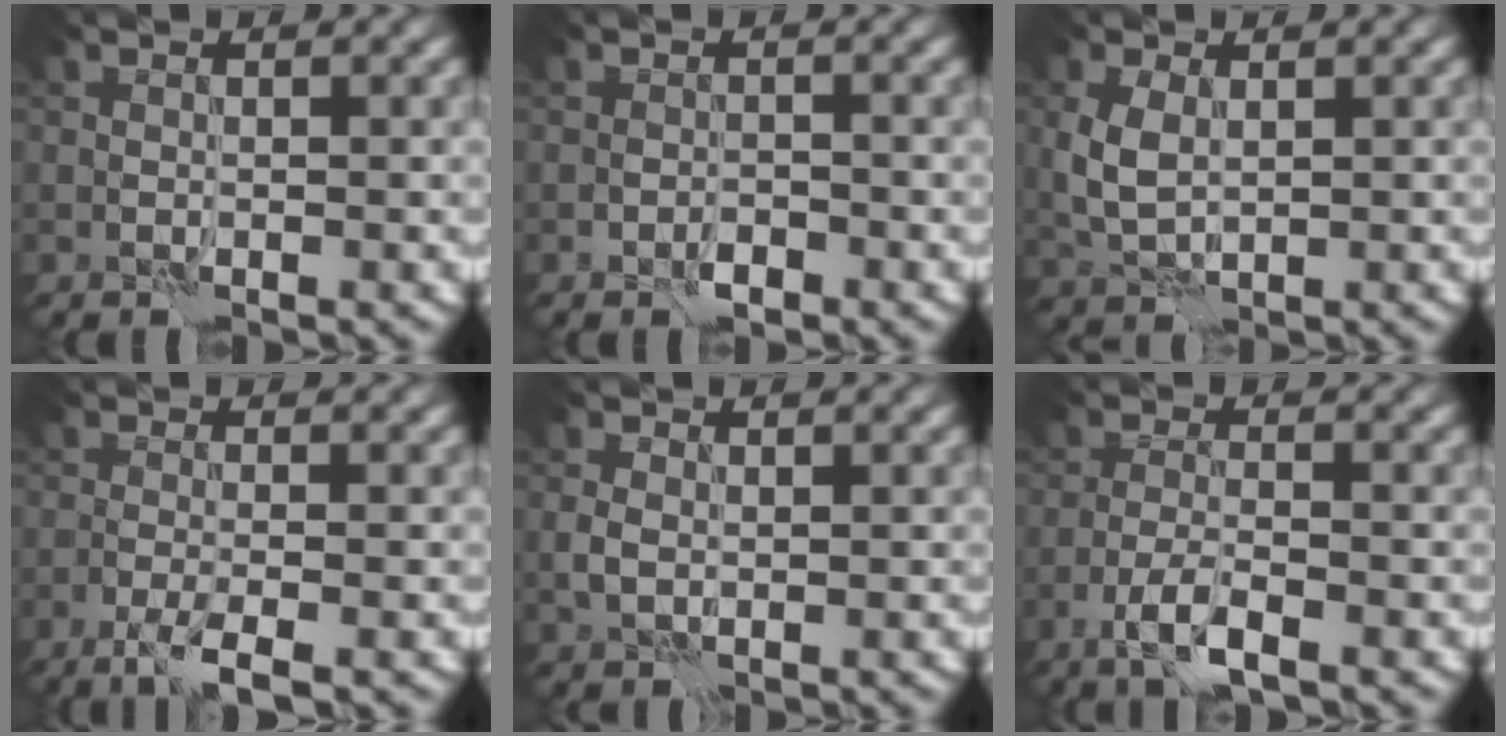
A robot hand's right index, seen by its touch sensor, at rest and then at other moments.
{"total": 1.2, "force": [-0.8, 0.6, 0.6], "torque": [-0.007, 0.003, -0.015]}
{"total": 3.1, "force": [0.7, 2.0, 2.2], "torque": [-0.060, 0.000, 0.018]}
{"total": 3.2, "force": [-1.9, 0.6, 2.5], "torque": [-0.045, -0.002, -0.044]}
{"total": 1.2, "force": [0.2, 1.0, 0.7], "torque": [-0.020, -0.002, 0.002]}
{"total": 3.3, "force": [-1.9, 0.8, 2.5], "torque": [-0.054, 0.000, -0.042]}